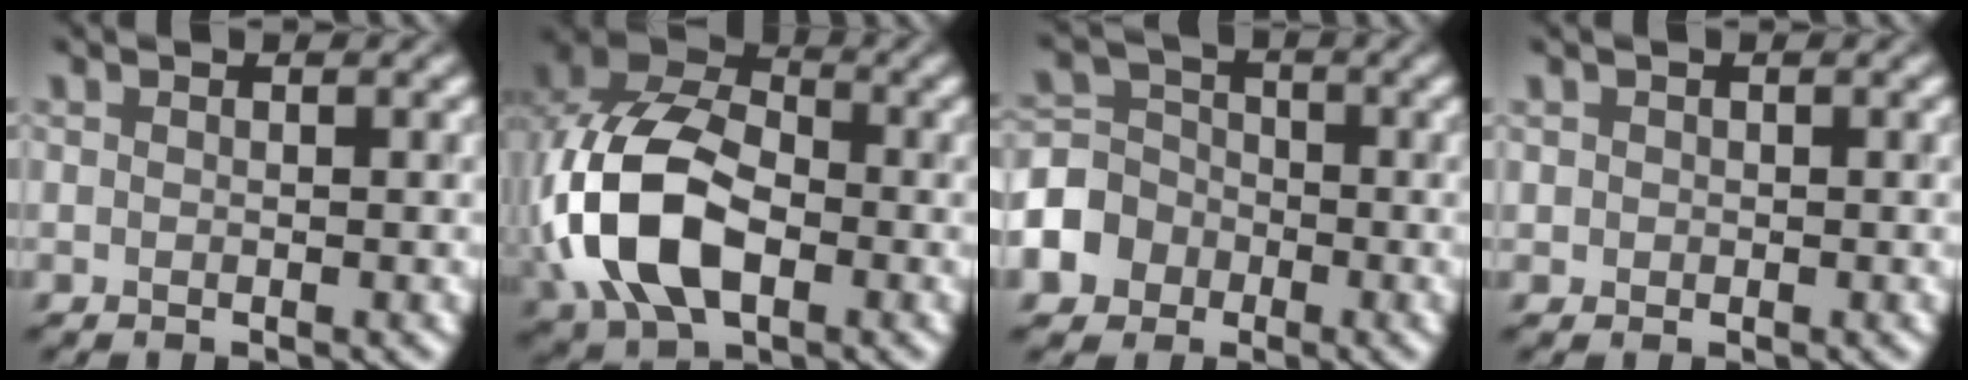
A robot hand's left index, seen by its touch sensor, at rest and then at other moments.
{"total": 11.8, "force": [-2.4, 7.8, 8.5], "torque": [-0.205, -0.005, -0.057]}
{"total": 6.4, "force": [-2.7, 5.5, 1.9], "torque": [-0.034, -0.004, -0.077]}
{"total": 0.7, "force": [0.1, 0.7, 0.1], "torque": [0.006, -0.003, 0.001]}